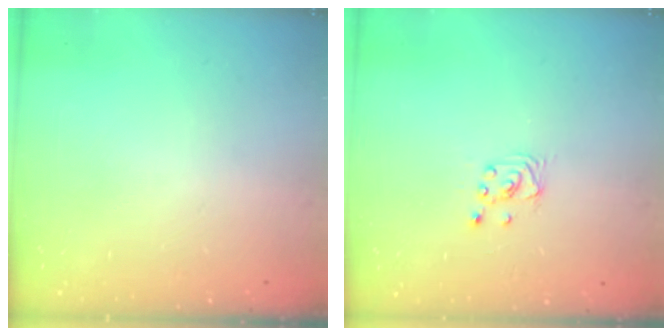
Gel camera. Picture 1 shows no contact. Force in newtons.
{"total": 1.7, "press": 1.6, "slide": 0.1}